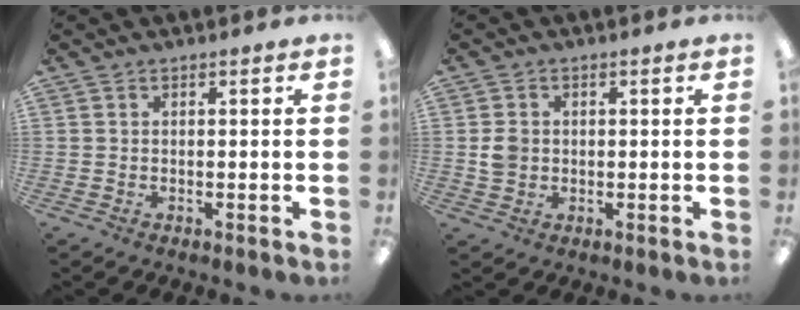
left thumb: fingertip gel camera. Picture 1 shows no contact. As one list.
[{"total": 3.6, "force": [0.2, 3.3, 1.5], "torque": [-0.022, 0.004, 0.004]}]